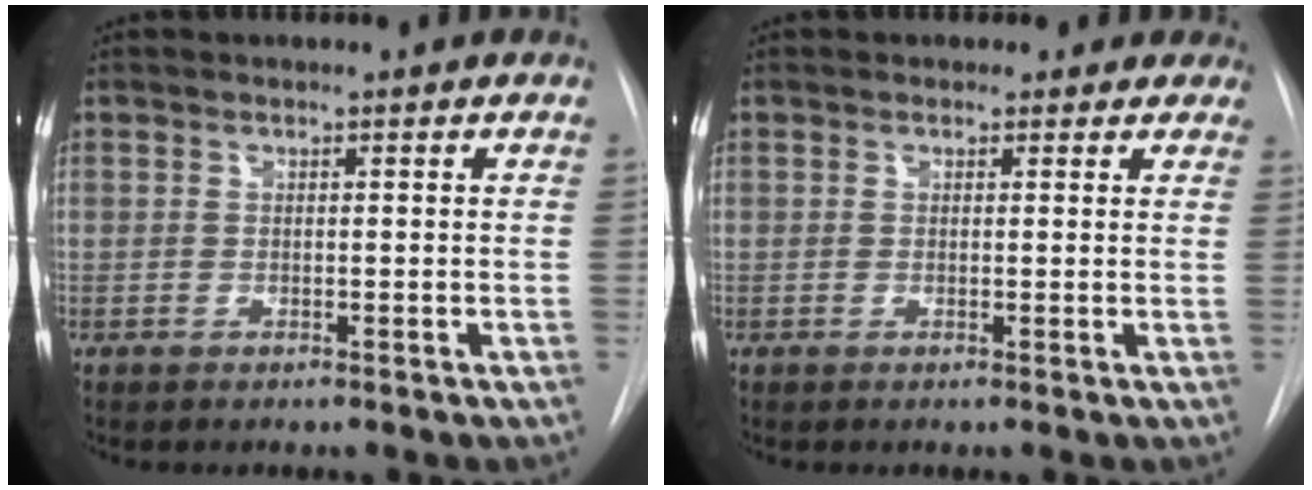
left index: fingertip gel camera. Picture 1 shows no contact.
{"total": 3.8, "force": [3.0, 2.3, 0.2], "torque": [0.019, -0.006, 0.015]}